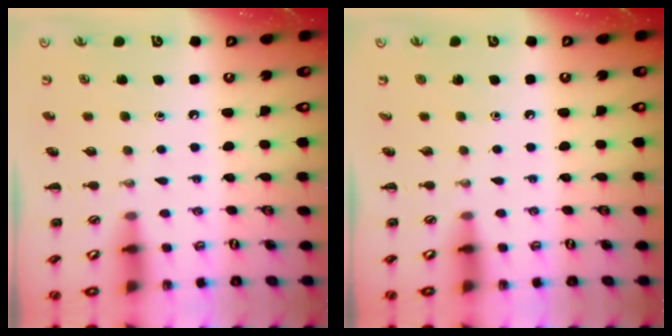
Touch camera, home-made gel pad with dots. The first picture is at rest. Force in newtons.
{"total": 0.0}